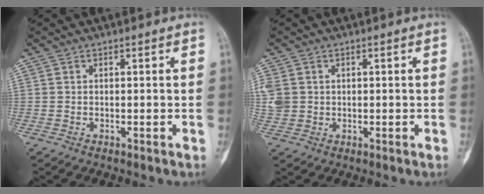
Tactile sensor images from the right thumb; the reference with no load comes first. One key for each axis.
{"total": 7.4, "fx": 1.3, "fy": 6.4, "fz": 3.6, "tx": -0.108, "ty": 0.010, "tz": 0.036}